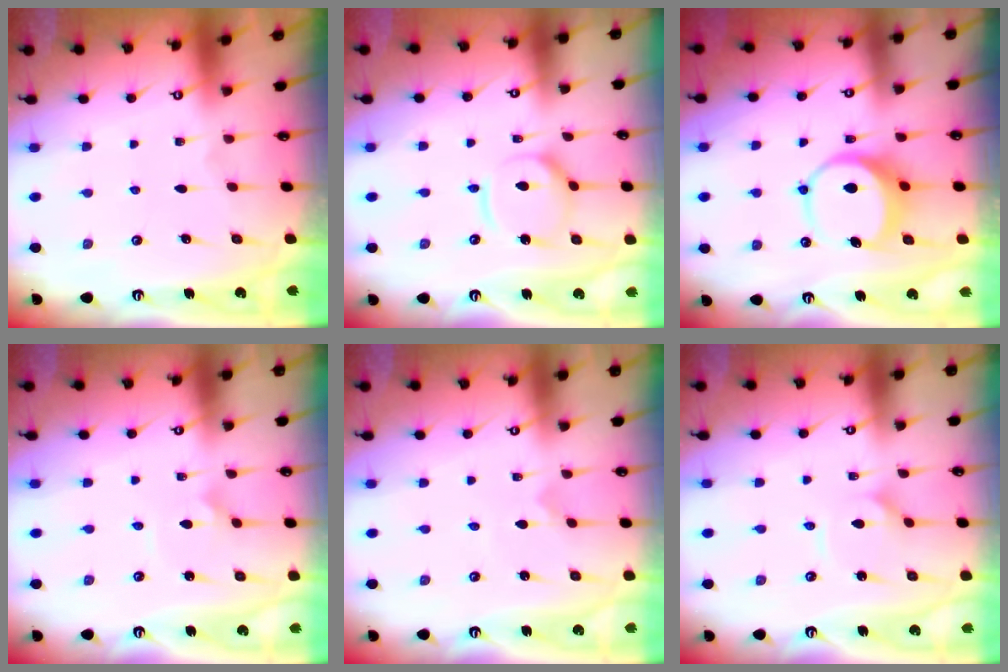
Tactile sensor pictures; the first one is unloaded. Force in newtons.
{"total": 11.0, "press": 10.9, "slide": 1.2}
{"total": 8.7, "press": 8.6, "slide": 1.4}
{"total": 2.4, "press": 2.4, "slide": 0.1}
{"total": 0.0}
{"total": 2.9, "press": 2.9, "slide": 0.2}